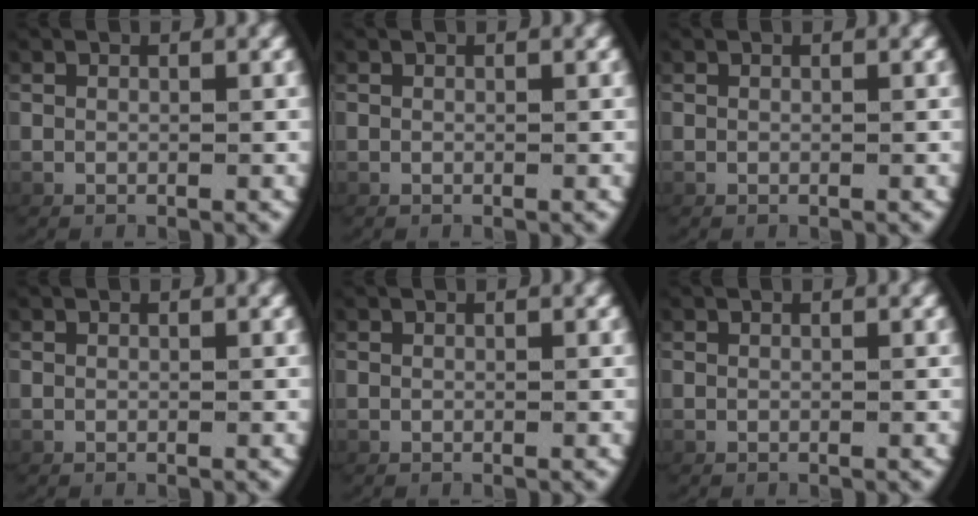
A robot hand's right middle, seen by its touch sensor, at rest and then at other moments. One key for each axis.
{"total": 0.0}
{"total": 0.0}
{"total": 0.0}
{"total": 0.0}
{"total": 0.0}